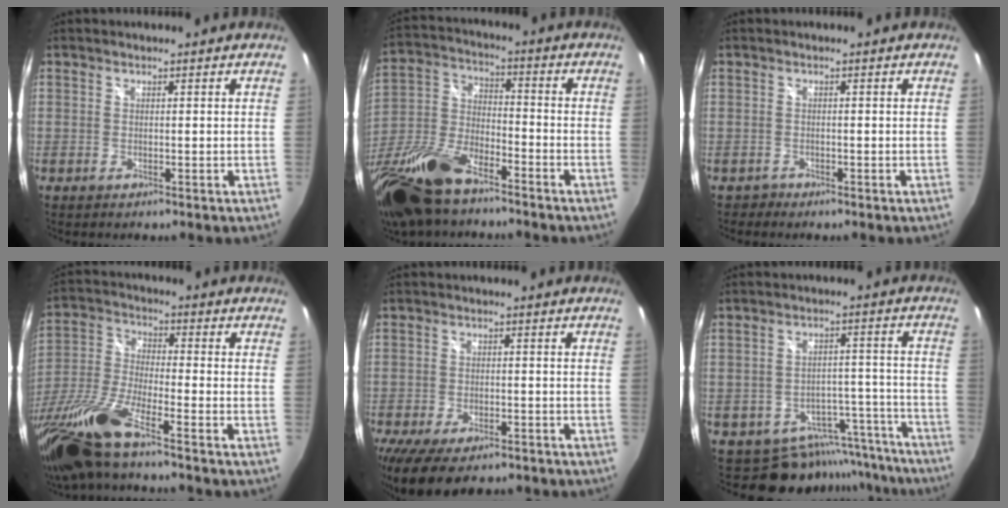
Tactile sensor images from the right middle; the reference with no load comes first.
{"total": 20.1, "force": [-13.7, 8.2, 12.2], "torque": [-0.285, -0.029, -0.266]}
{"total": 1.1, "force": [-0.9, 0.6, -0.2], "torque": [0.002, 0.003, -0.017]}
{"total": 16.1, "force": [-11.7, 1.7, 10.9], "torque": [-0.240, -0.038, -0.236]}
{"total": 13.5, "force": [-9.9, 5.3, 7.6], "torque": [-0.165, -0.043, -0.156]}
{"total": 13.3, "force": [-12.1, 5.2, 1.5], "torque": [-0.009, 0.052, -0.151]}